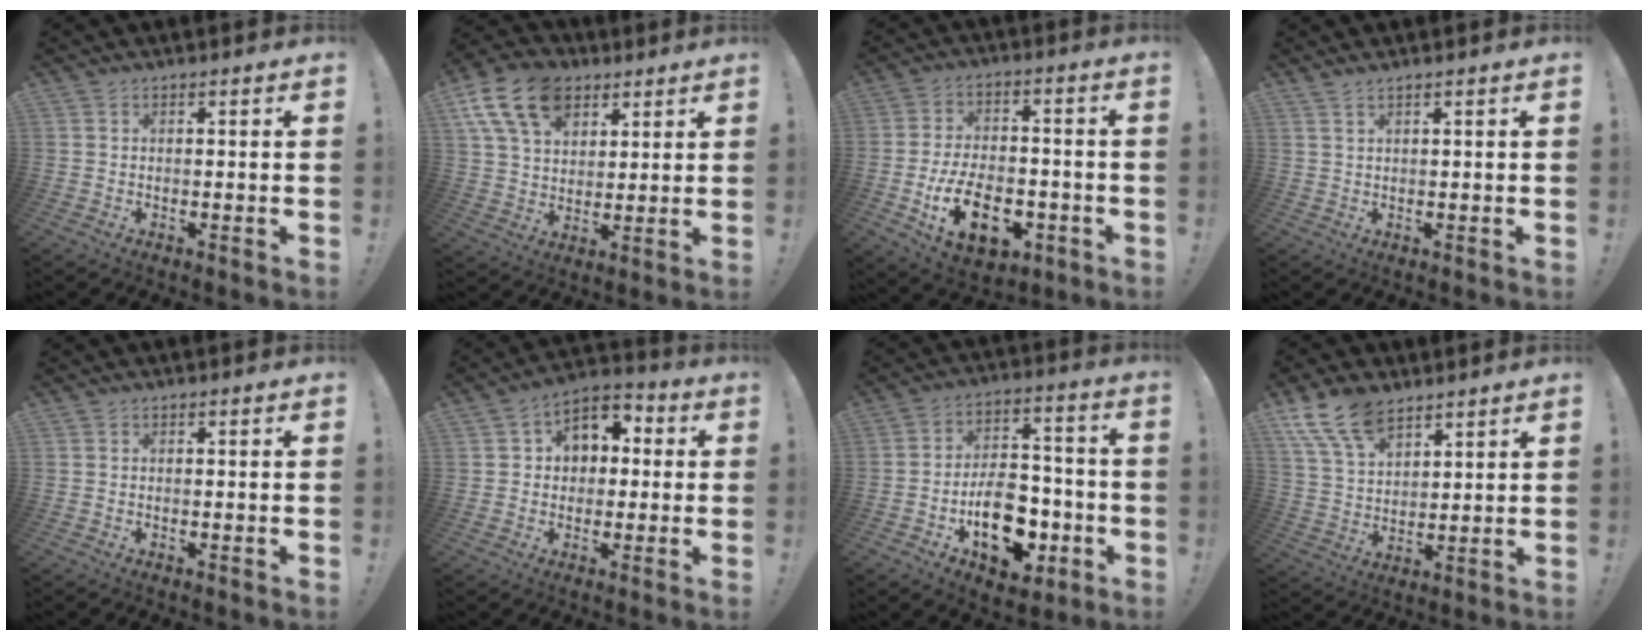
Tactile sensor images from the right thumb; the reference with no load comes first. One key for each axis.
{"total": 17.0, "fx": 8.4, "fy": 11.5, "fz": 9.3, "tx": -0.161, "ty": -0.038, "tz": 0.158}
{"total": 17.6, "fx": -6.9, "fy": 10.5, "fz": 12.3, "tx": -0.205, "ty": 0.042, "tz": -0.108}
{"total": 3.2, "fx": 2.5, "fy": -0.1, "fz": 1.9, "tx": -0.046, "ty": -0.012, "tz": 0.046}
{"total": 0.0}
{"total": 8.0, "fx": 1.6, "fy": 7.0, "fz": 3.7, "tx": -0.051, "ty": -0.001, "tz": 0.036}
{"total": 17.0, "fx": -6.8, "fy": 10.9, "fz": 11.2, "tx": -0.163, "ty": 0.055, "tz": -0.099}
{"total": 12.5, "fx": 8.9, "fy": 6.5, "fz": 5.9, "tx": -0.114, "ty": -0.043, "tz": 0.170}